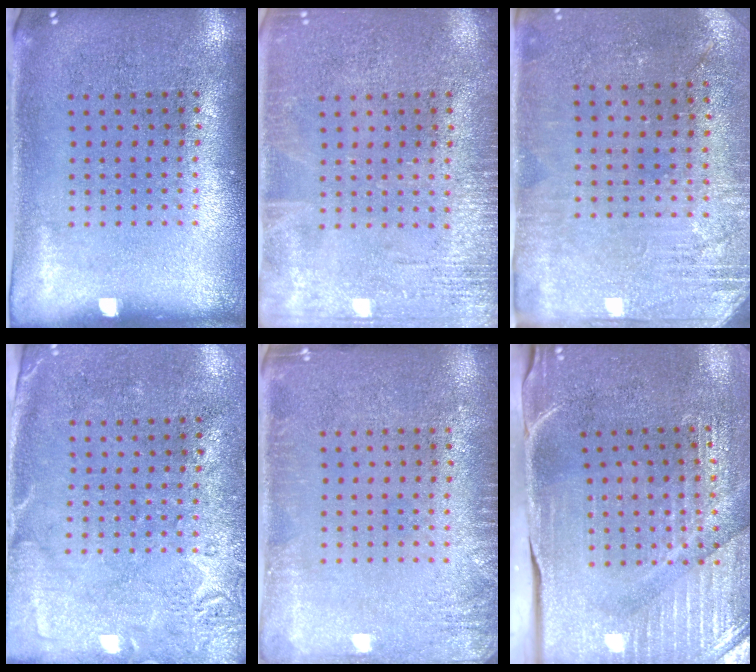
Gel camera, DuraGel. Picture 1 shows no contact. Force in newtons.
{"total": 2.4, "press": 2.4, "slide": 0.3}
{"total": 2.8, "press": 2.5, "slide": 1.2}
{"total": 2.7, "press": 2.2, "slide": 1.6}
{"total": 2.0, "press": 1.9, "slide": 0.2}
{"total": 3.9, "press": 3.6, "slide": 1.4}